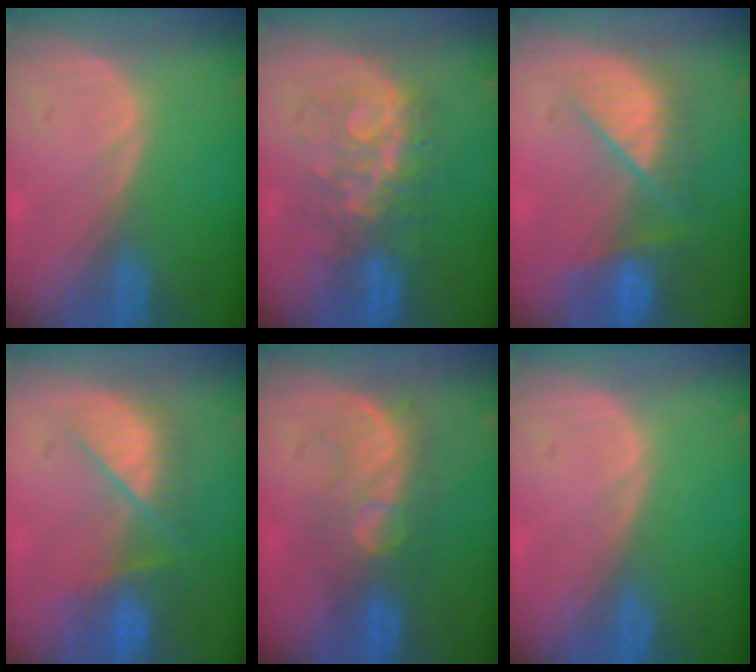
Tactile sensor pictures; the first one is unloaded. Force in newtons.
{"total": 7.7, "press": 7.6, "slide": 0.7}
{"total": 9.6, "press": 8.2, "slide": 5.0}
{"total": 7.8, "press": 7.2, "slide": 2.8}
{"total": 7.8, "press": 7.7, "slide": 1.5}
{"total": 0.0}